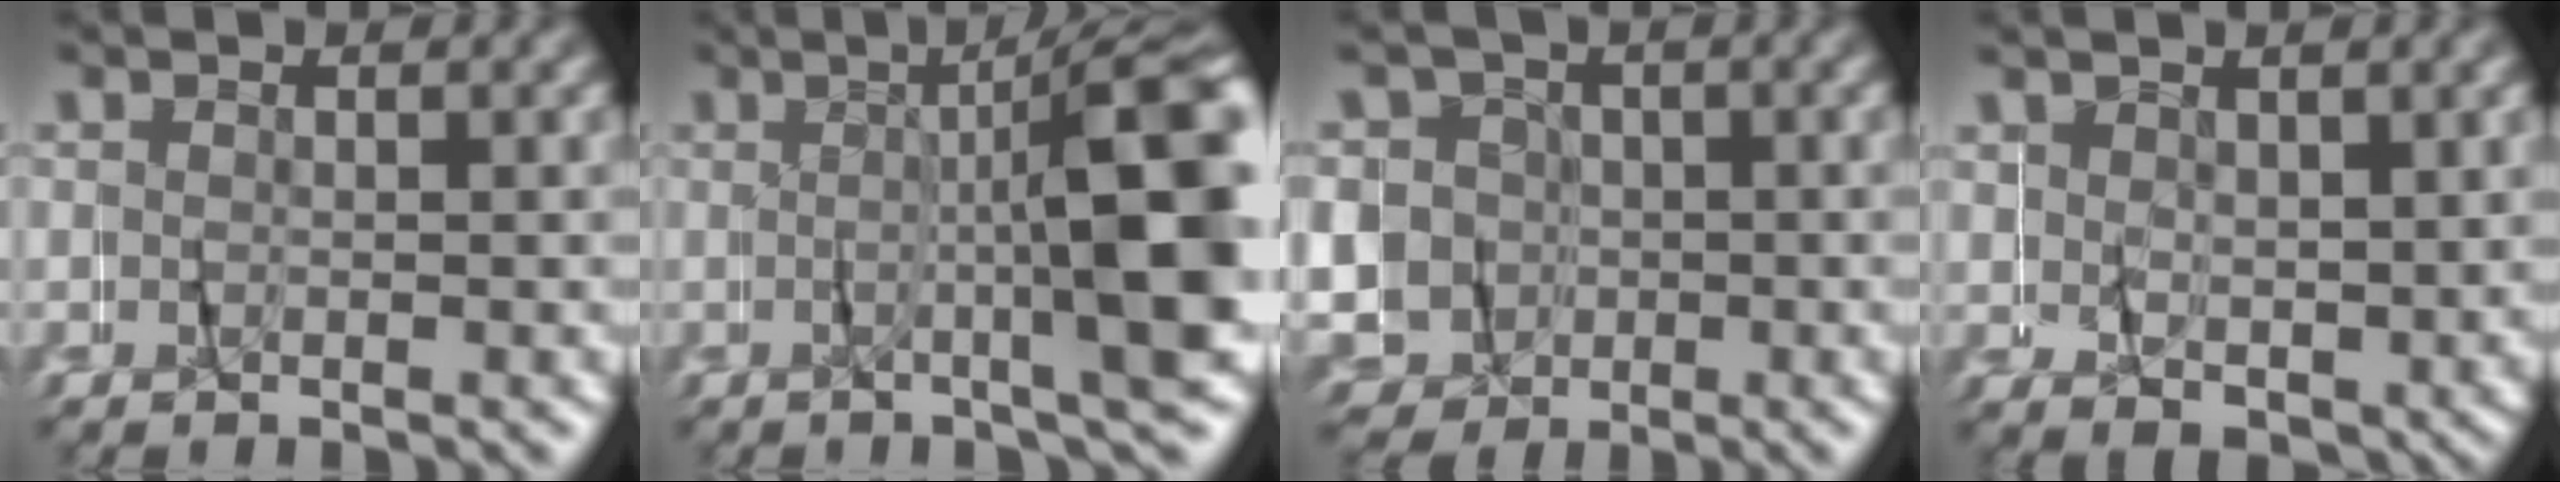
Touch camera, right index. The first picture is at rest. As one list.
[{"total": 11.2, "force": [-0.9, 1.8, 11.1], "torque": [-0.122, 0.020, -0.013]}, {"total": 9.7, "force": [0.7, 9.2, 3.0], "torque": [-0.079, -0.017, 0.011]}, {"total": 2.7, "force": [1.3, 1.7, 1.7], "torque": [-0.023, -0.008, 0.030]}]